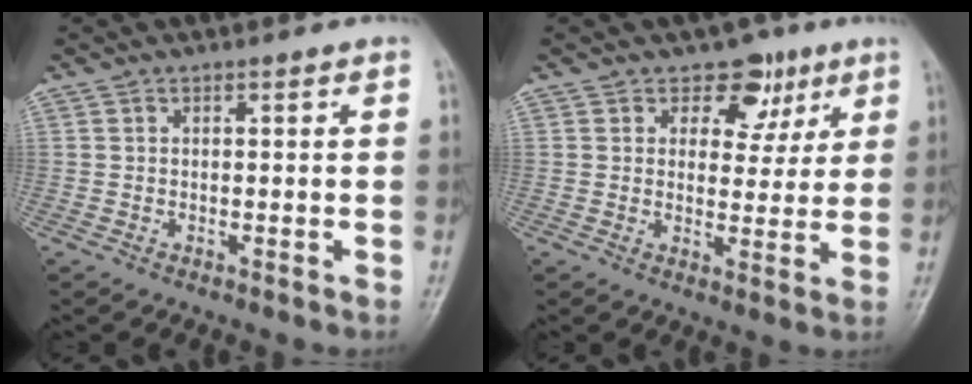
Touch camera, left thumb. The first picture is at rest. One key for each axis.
{"total": 7.1, "fx": 4.0, "fy": 5.2, "fz": 2.9, "tx": 0.003, "ty": -0.013, "tz": 0.053}